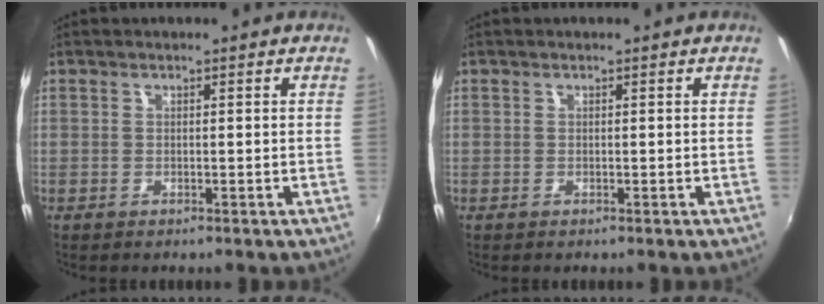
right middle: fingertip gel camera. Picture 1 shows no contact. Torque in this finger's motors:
{"motor_torque": [0.00, 0.00, 0.00, 0.00]}